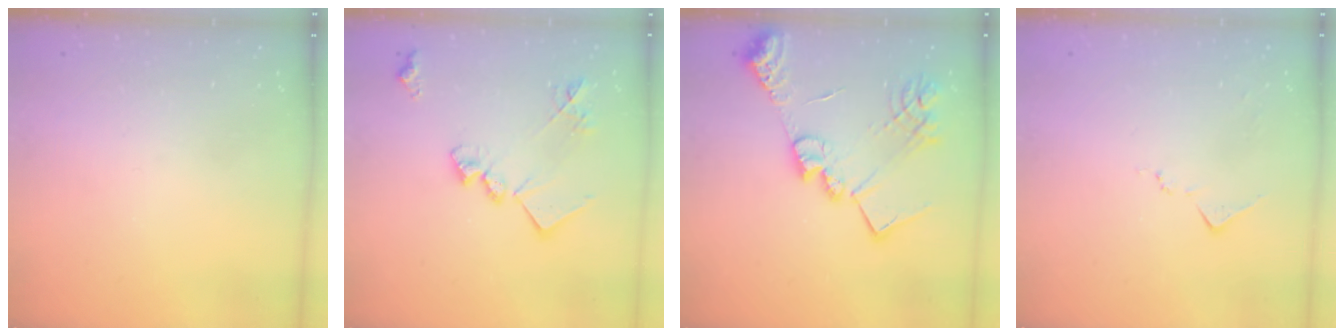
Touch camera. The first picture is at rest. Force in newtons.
{"total": 16.9, "press": 16.9, "slide": 0.7}
{"total": 18.9, "press": 18.8, "slide": 1.5}
{"total": 6.2, "press": 6.2, "slide": 0.8}